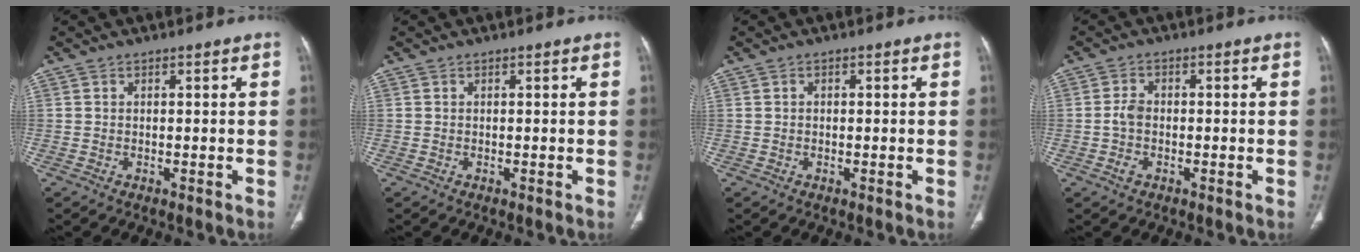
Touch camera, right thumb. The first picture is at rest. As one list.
[{"total": 0.0}, {"total": 0.0}, {"total": 3.3, "force": [-0.7, 2.2, 2.4], "torque": [-0.045, 0.010, -0.018]}]